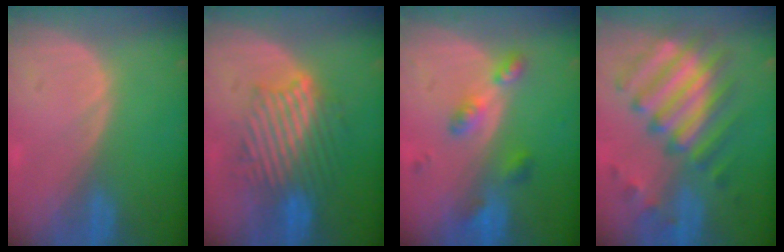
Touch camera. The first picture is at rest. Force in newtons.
{"total": 9.0, "press": 8.9, "slide": 1.2}
{"total": 4.7, "press": 4.7, "slide": 0.2}
{"total": 10.5, "press": 10.1, "slide": 2.8}